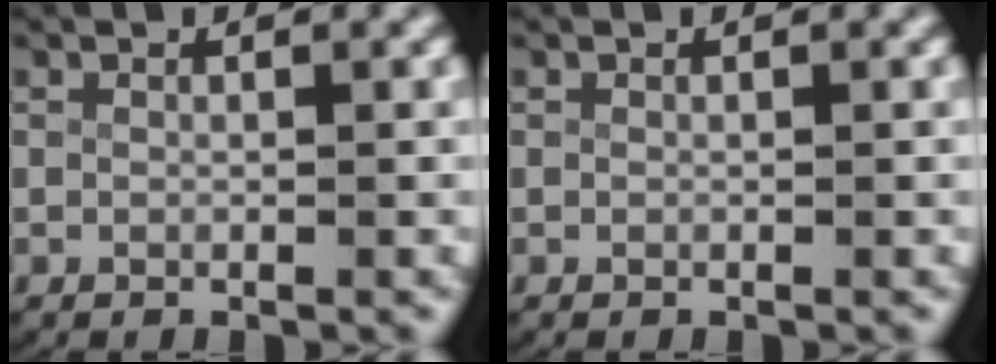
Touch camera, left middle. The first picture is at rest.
{"total": 0.0}